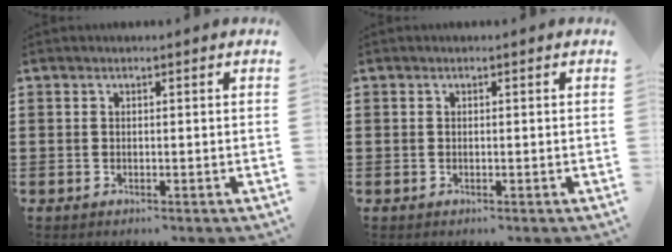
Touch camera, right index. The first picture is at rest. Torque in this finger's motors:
{"motor_torque": [-0.48, 0.75, 0.00, -0.01]}